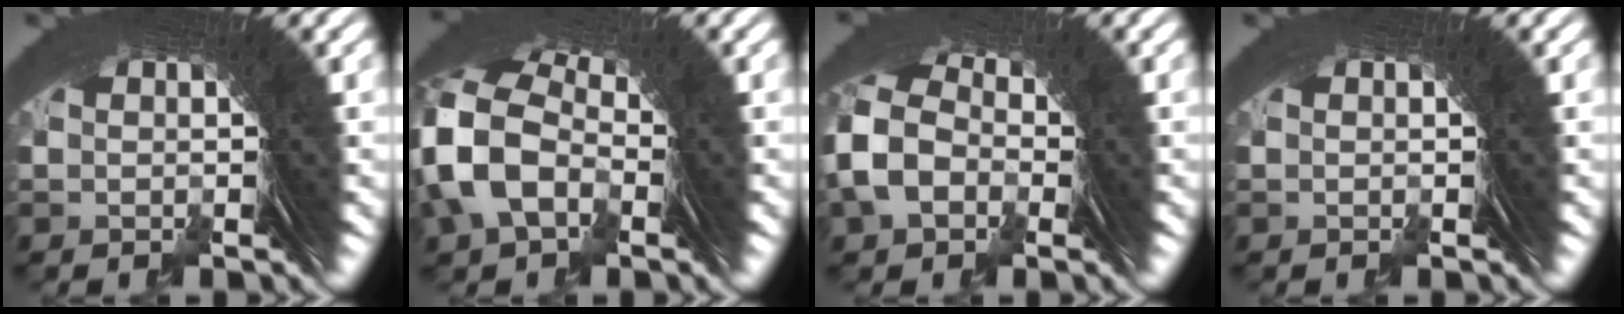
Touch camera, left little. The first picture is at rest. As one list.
[{"total": 7.4, "force": [0.8, 5.8, 4.5], "torque": [-0.113, 0.008, 0.006]}, {"total": 6.1, "force": [-0.1, 5.4, 2.9], "torque": [-0.077, 0.009, -0.009]}, {"total": 0.0}]